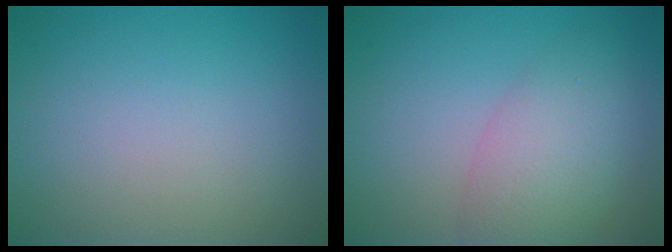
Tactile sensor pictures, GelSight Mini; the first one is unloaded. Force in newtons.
{"total": 4.6, "press": 4.6, "slide": 0.1}